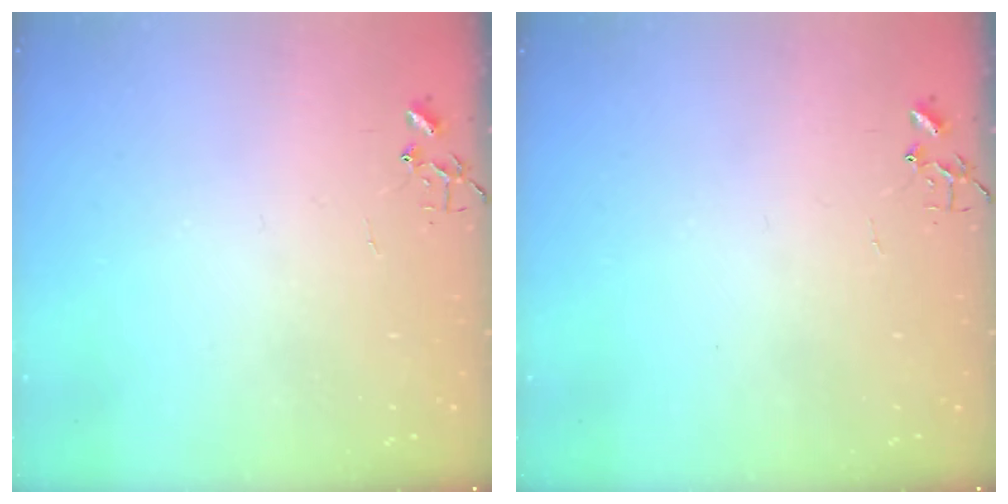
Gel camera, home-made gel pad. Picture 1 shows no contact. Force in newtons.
{"total": 0.0}